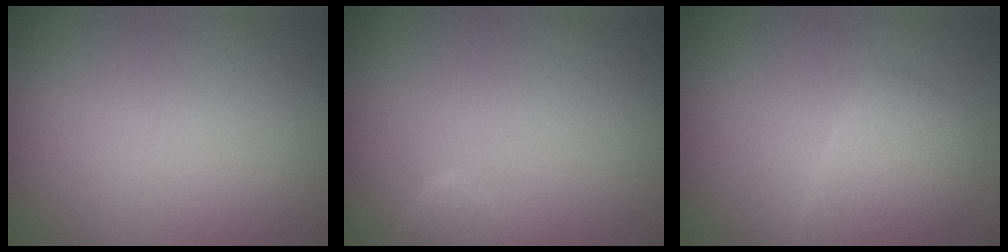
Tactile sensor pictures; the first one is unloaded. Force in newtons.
{"total": 2.1, "press": 2.1, "slide": 0.1}
{"total": 2.7, "press": 2.7, "slide": 0.1}